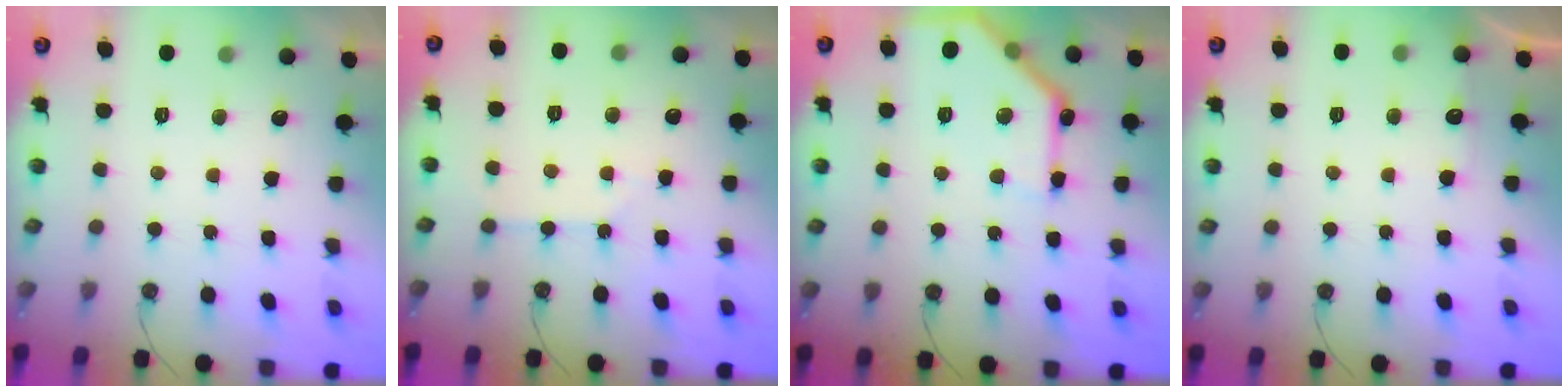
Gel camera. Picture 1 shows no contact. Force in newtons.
{"total": 2.5, "press": 2.4, "slide": 0.4}
{"total": 15.5, "press": 15.5, "slide": 0.2}
{"total": 3.8, "press": 3.8, "slide": 0.6}